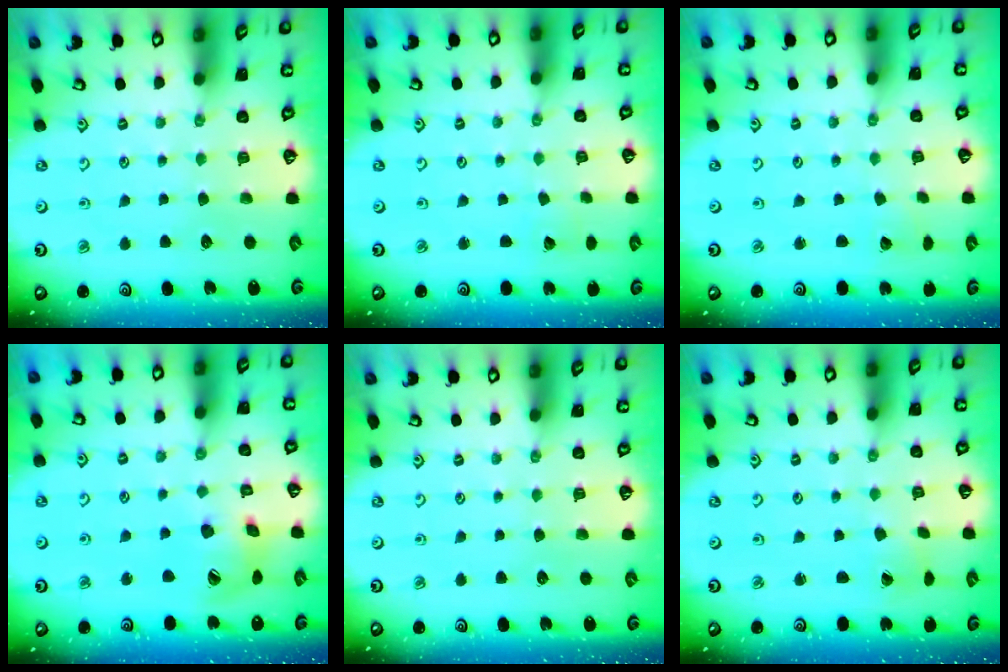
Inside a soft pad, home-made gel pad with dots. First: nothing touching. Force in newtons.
{"total": 1.9, "press": 1.9, "slide": 0.3}
{"total": 1.9, "press": 1.9, "slide": 0.1}
{"total": 13.1, "press": 13.0, "slide": 1.7}
{"total": 0.0}
{"total": 0.7, "press": 0.7, "slide": 0.1}